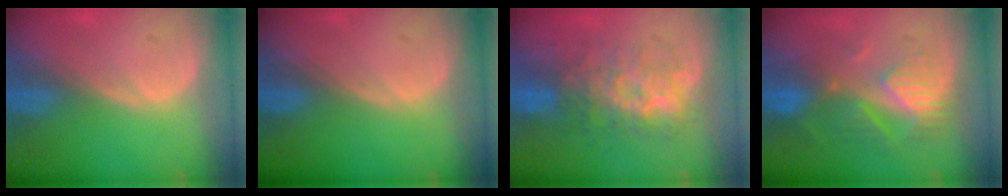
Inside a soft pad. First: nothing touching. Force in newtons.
{"total": 0.0}
{"total": 8.1, "press": 7.9, "slide": 1.8}
{"total": 8.9, "press": 7.7, "slide": 4.3}